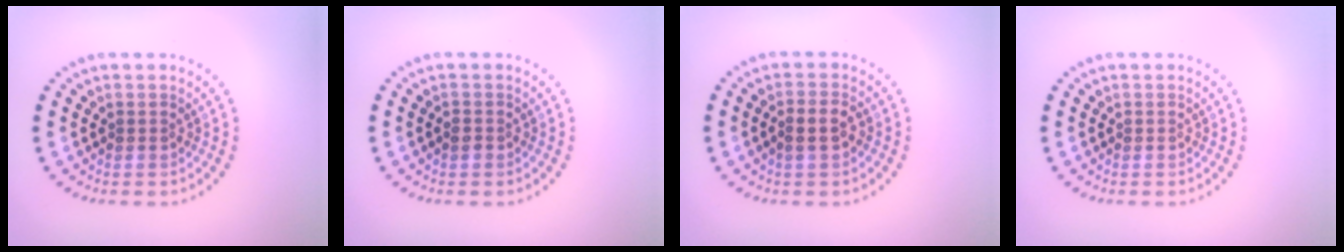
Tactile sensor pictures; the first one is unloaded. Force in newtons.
{"total": 0.8, "press": 0.7, "slide": 0.3}
{"total": 2.0, "press": 1.9, "slide": 0.6}
{"total": 0.0}